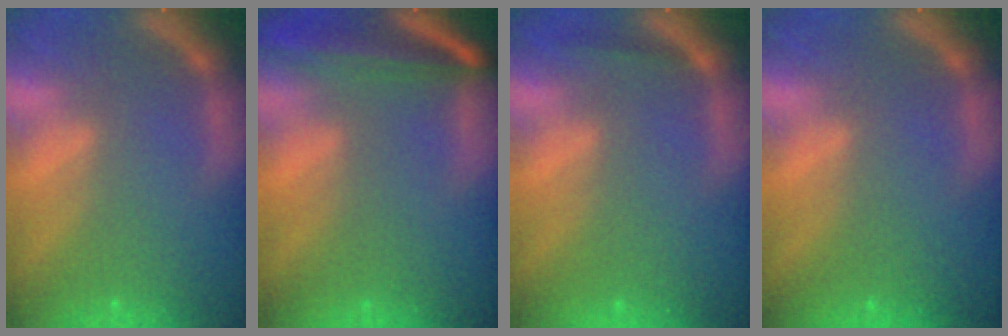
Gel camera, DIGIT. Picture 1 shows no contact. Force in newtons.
{"total": 7.6}
{"total": 0.9}
{"total": 0.0}